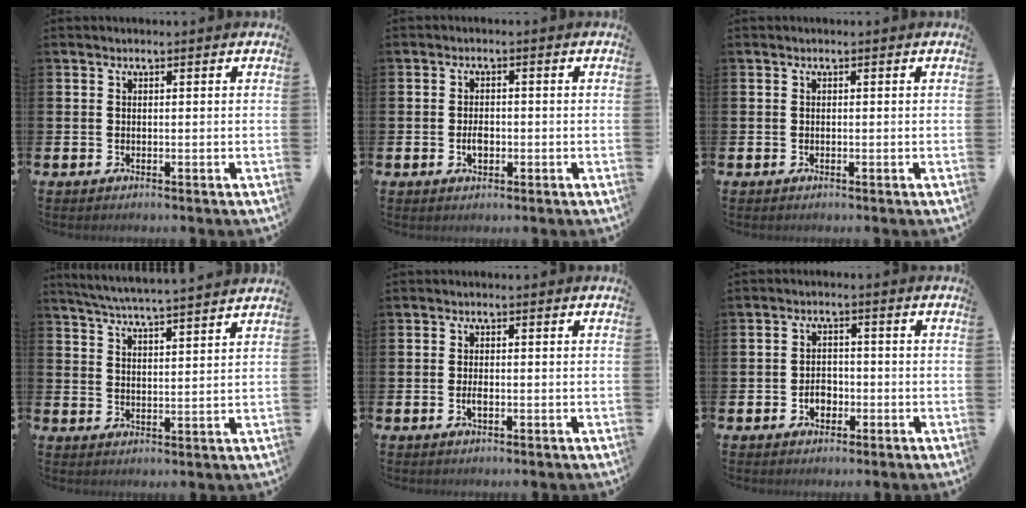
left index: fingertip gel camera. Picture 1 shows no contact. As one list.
[{"total": 2.3, "force": [-0.6, 1.4, 1.7], "torque": [-0.022, 0.000, -0.013]}, {"total": 0.0}, {"total": 5.6, "force": [5.5, -0.5, 1.1], "torque": [-0.043, -0.036, 0.096]}, {"total": 1.5, "force": [-0.4, 0.6, 1.3], "torque": [-0.023, -0.001, -0.008]}, {"total": 2.9, "force": [-1.1, 2.1, 1.6], "torque": [-0.023, -0.003, -0.025]}]